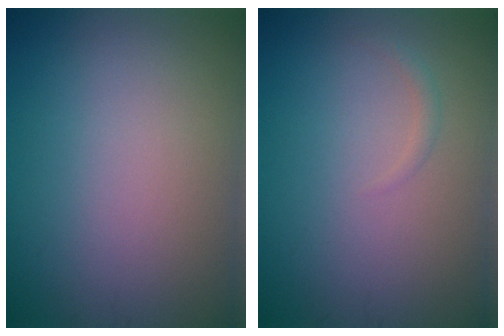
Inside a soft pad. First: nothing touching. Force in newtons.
{"total": 0.7, "press": 0.7, "slide": 0.1}